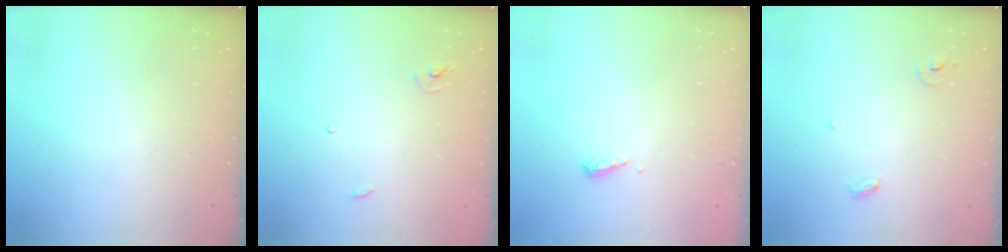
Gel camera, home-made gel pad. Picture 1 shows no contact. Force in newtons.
{"total": 2.4, "press": 2.4, "slide": 0.2}
{"total": 5.1, "press": 5.1, "slide": 0.5}
{"total": 3.7, "press": 3.7, "slide": 0.3}